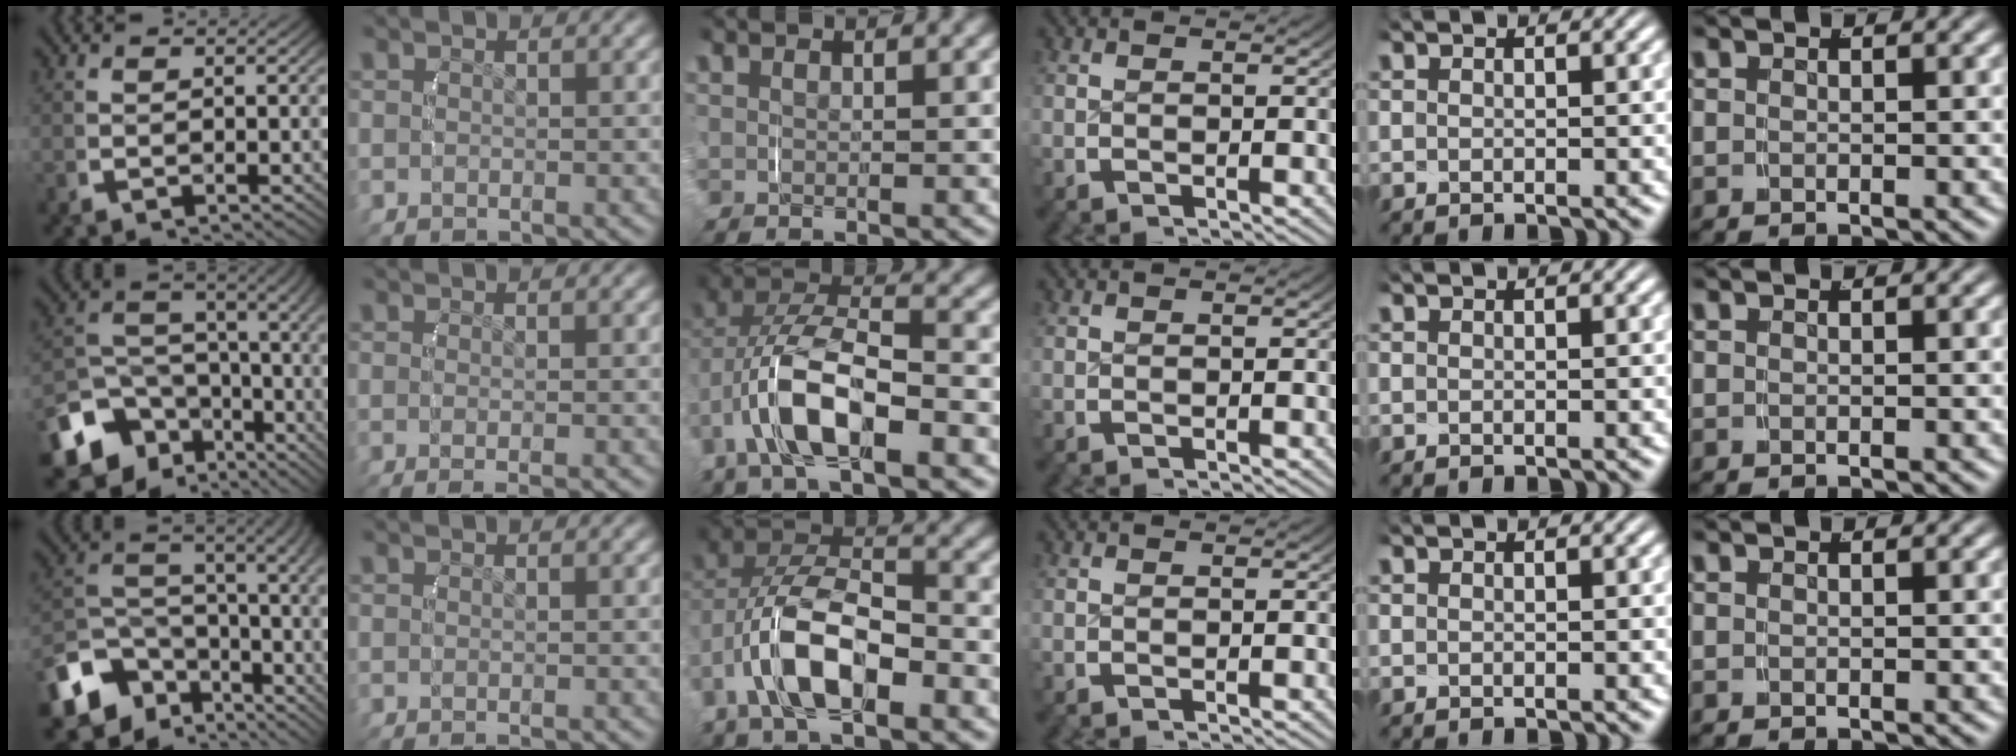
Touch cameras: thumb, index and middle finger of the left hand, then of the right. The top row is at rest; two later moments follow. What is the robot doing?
{"motion": "grasp_and_lifting", "object": "towel"}